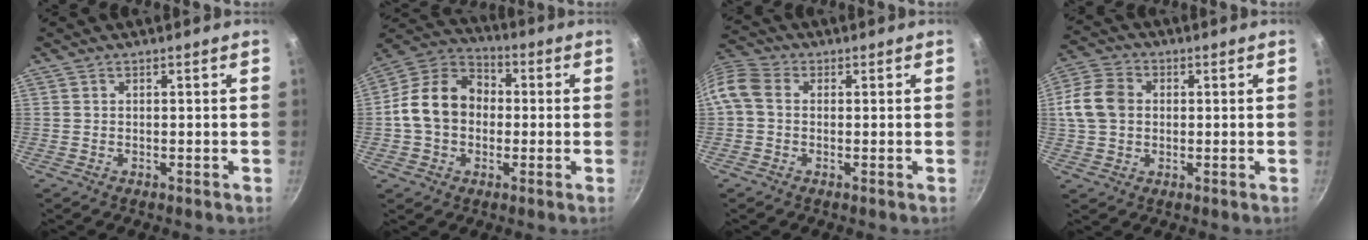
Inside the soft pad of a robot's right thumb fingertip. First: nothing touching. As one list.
[{"total": 13.8, "force": [-0.4, 10.9, 8.5], "torque": [-0.111, 0.035, -0.028]}, {"total": 8.6, "force": [0.1, 6.8, 5.4], "torque": [-0.122, 0.029, -0.013]}, {"total": 9.4, "force": [0.8, 7.4, 5.8], "torque": [-0.099, 0.013, 0.001]}]